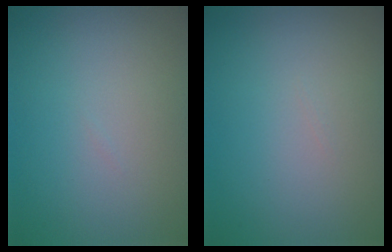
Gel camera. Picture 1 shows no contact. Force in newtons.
{"total": 0.0}